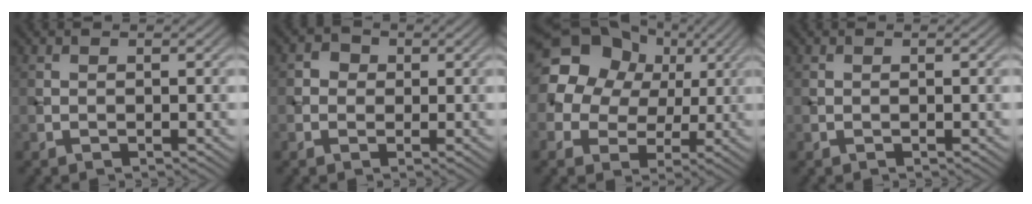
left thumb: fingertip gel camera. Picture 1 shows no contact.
{"total": 2.0, "force": [0.2, 1.9, 0.7], "torque": [-0.011, 0.001, -0.002]}
{"total": 17.7, "force": [6.5, 14.5, 7.7], "torque": [-0.187, 0.031, 0.114]}
{"total": 0.0}